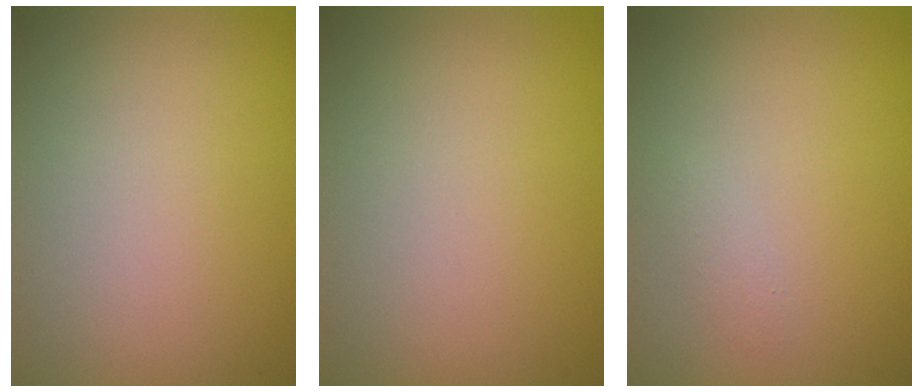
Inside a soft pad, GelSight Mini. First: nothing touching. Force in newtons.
{"total": 0.0}
{"total": 0.7, "press": 0.7, "slide": 0.1}